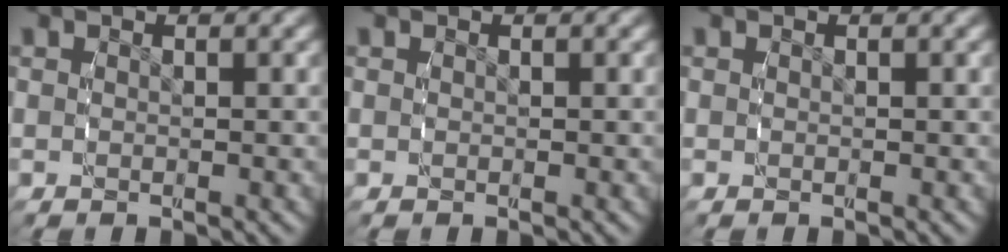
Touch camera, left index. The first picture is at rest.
{"total": 0.0}
{"total": 0.0}